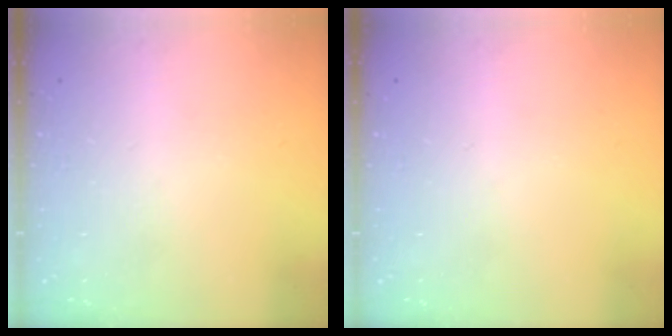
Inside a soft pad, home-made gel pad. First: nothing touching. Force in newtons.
{"total": 0.0}